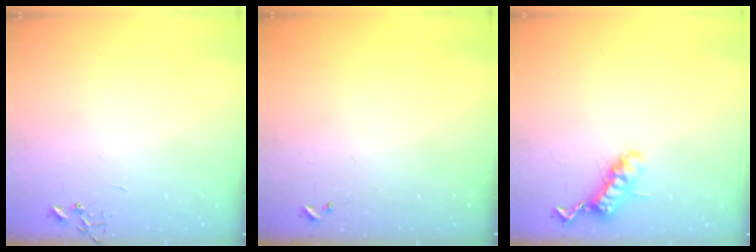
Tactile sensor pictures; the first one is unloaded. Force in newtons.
{"total": 0.0}
{"total": 12.2, "press": 12.2, "slide": 0.6}